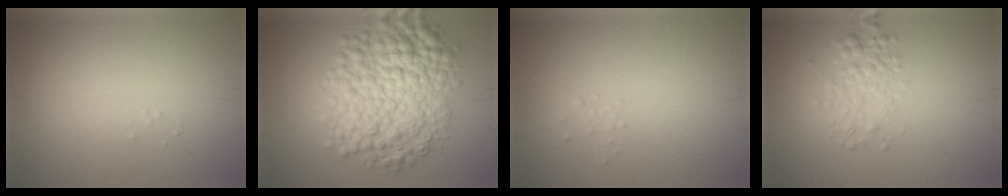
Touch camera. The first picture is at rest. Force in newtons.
{"total": 9.1, "press": 9.1, "slide": 0.2}
{"total": 0.7, "press": 0.7, "slide": 0.1}
{"total": 2.4, "press": 2.4, "slide": 0.1}